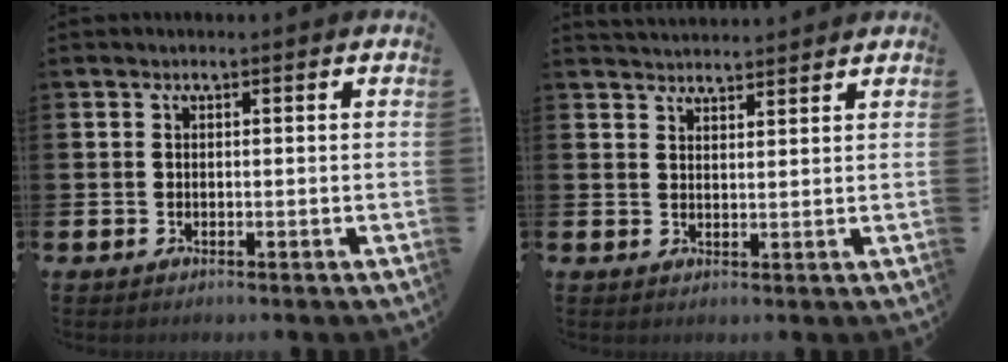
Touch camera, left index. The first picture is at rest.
{"total": 3.0, "force": [3.0, 0.2, -0.1], "torque": [-0.003, -0.015, 0.055]}